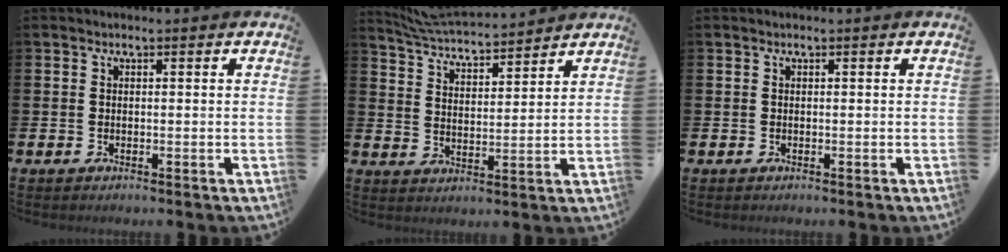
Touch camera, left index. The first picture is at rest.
{"total": 5.2, "force": [5.2, 0.5, 0.7], "torque": [-0.039, -0.036, 0.091]}
{"total": 0.0}